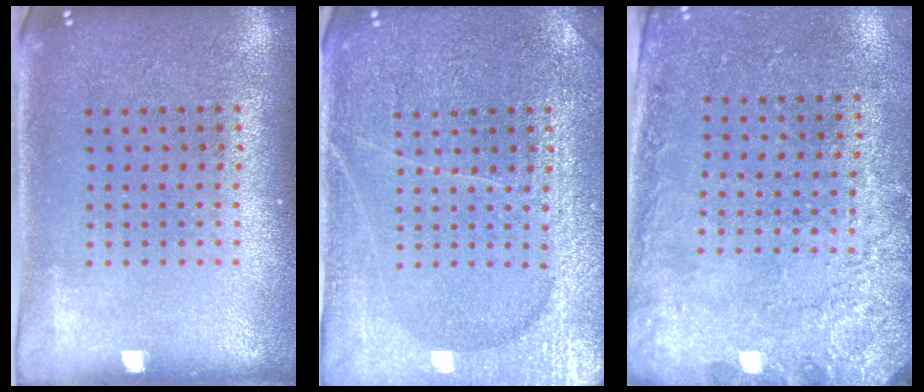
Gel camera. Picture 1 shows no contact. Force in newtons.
{"total": 3.8, "press": 3.7, "slide": 0.8}
{"total": 2.7, "press": 2.2, "slide": 1.5}